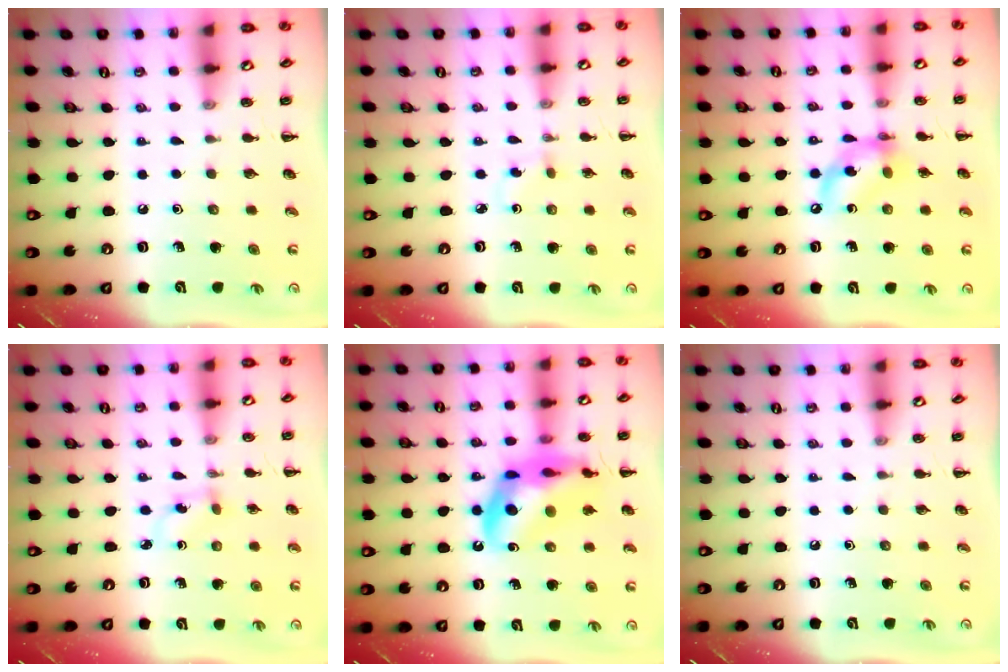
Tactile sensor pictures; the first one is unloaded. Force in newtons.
{"total": 1.6, "press": 1.4, "slide": 0.8}
{"total": 10.9, "press": 10.6, "slide": 2.1}
{"total": 2.1, "press": 1.9, "slide": 1.0}
{"total": 17.4, "press": 16.9, "slide": 4.1}
{"total": 0.0}